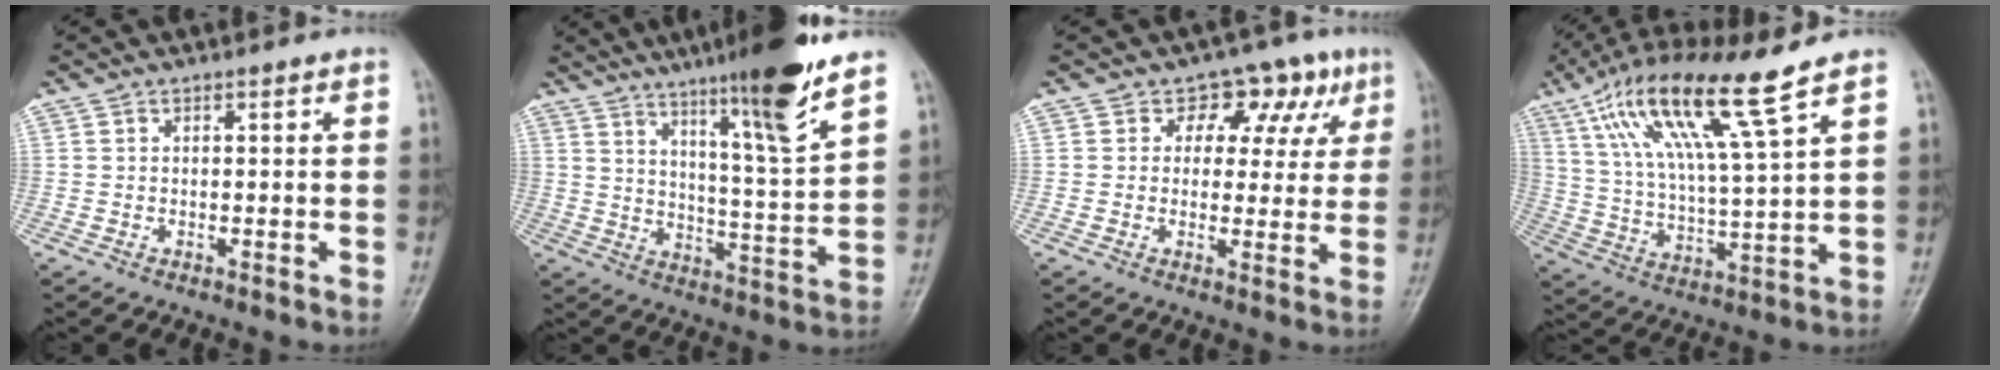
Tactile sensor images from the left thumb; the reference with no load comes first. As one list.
[{"total": 15.2, "force": [10.0, 0.5, 11.5], "torque": [-0.173, -0.060, 0.159]}, {"total": 8.8, "force": [3.9, 6.5, 4.5], "torque": [0.000, -0.003, 0.044]}, {"total": 16.3, "force": [9.6, 1.3, 13.1], "torque": [-0.252, -0.028, 0.184]}]